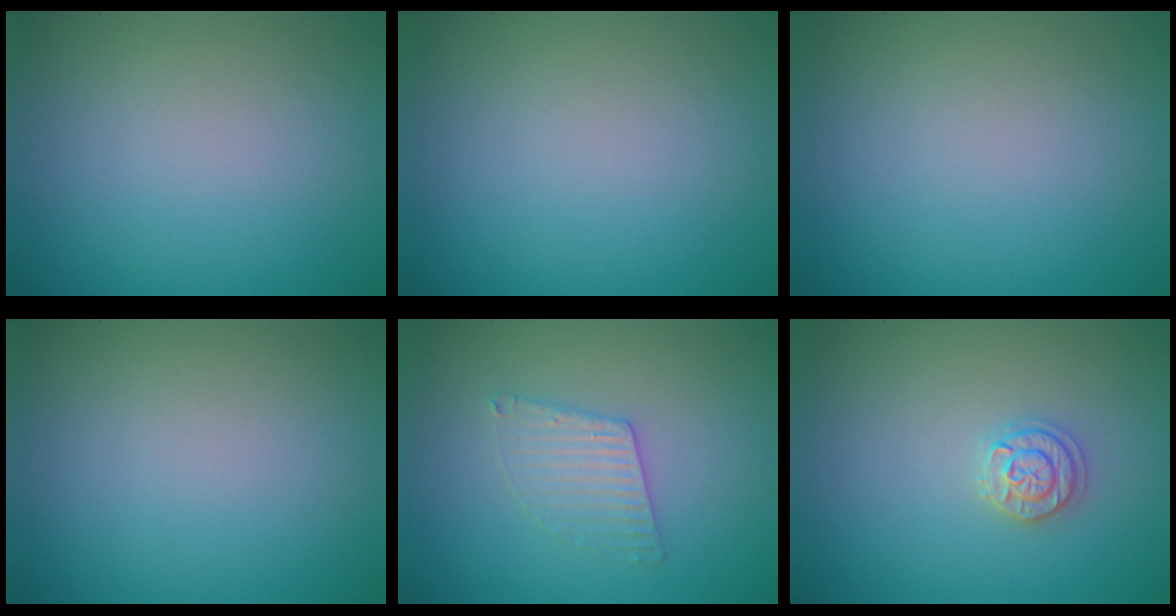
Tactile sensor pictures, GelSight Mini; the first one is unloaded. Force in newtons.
{"total": 0.0}
{"total": 0.0}
{"total": 0.0}
{"total": 2.5, "press": 2.5, "slide": 0.2}
{"total": 1.8, "press": 1.8, "slide": 0.1}